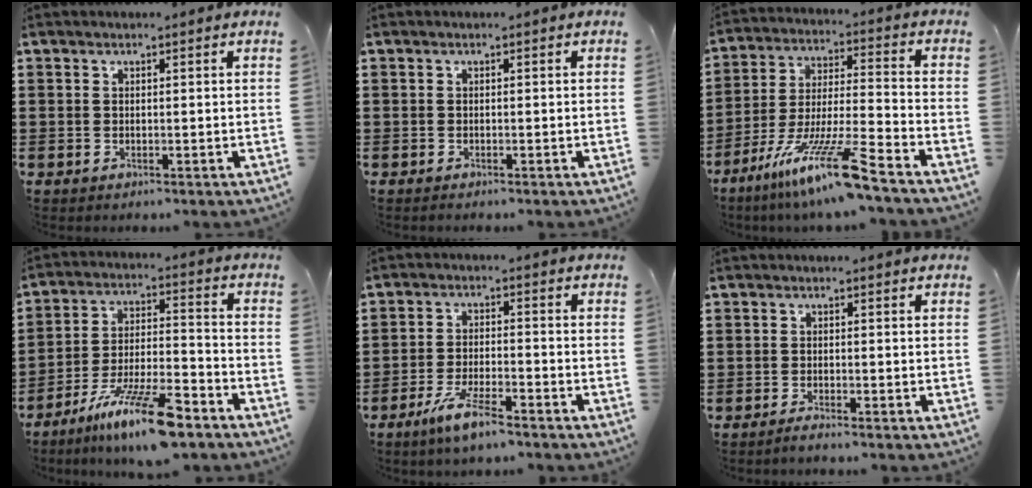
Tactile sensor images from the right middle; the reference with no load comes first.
{"total": 0.0}
{"total": 13.2, "force": [-9.9, 0.0, 8.8], "torque": [-0.163, 0.009, -0.185]}
{"total": 13.0, "force": [-9.4, 2.2, 8.8], "torque": [-0.154, 0.026, -0.168]}
{"total": 5.9, "force": [-4.5, 0.8, 3.8], "torque": [-0.086, -0.006, -0.087]}
{"total": 1.2, "force": [-1.1, -0.1, 0.5], "torque": [-0.009, -0.002, -0.021]}